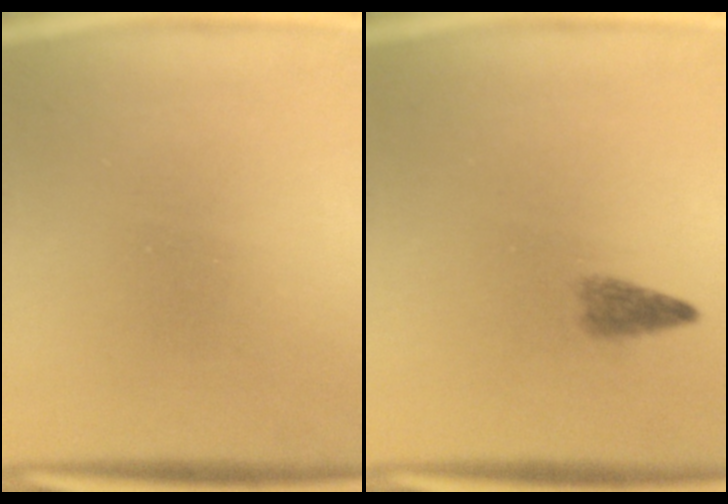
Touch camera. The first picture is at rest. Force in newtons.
{"total": 2.2}